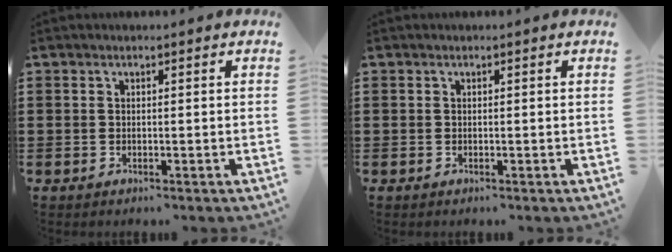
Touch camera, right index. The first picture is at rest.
{"total": 0.0}